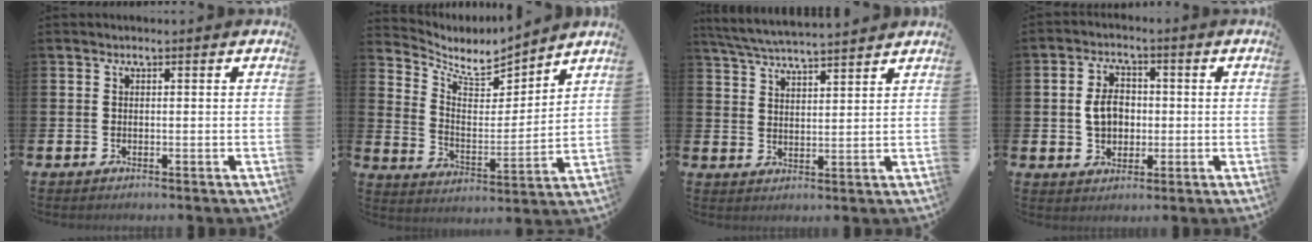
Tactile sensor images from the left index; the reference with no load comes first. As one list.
[{"total": 6.2, "force": [5.8, 2.0, 1.0], "torque": [-0.052, -0.051, 0.097]}, {"total": 5.6, "force": [5.4, 0.1, 1.2], "torque": [-0.042, -0.029, 0.097]}, {"total": 4.9, "force": [0.1, 3.7, 3.2], "torque": [-0.051, 0.008, -0.006]}]